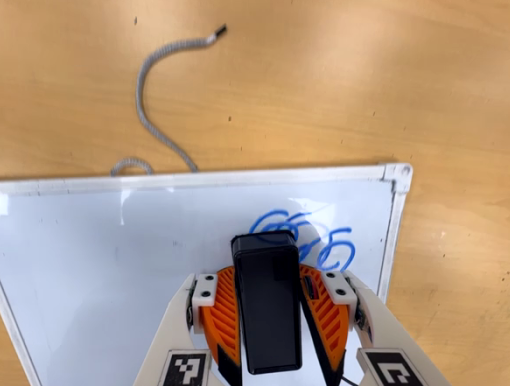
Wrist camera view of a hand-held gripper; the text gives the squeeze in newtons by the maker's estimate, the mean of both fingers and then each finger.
{"total": 15.4, "left": 15.3, "right": 15.5}